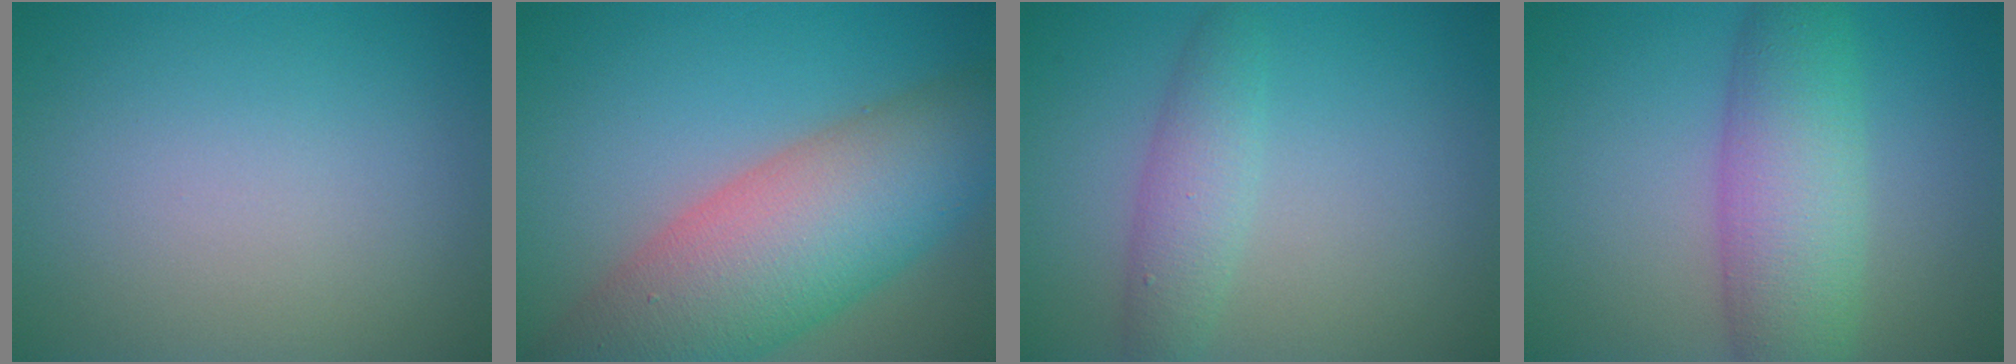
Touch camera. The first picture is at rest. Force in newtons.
{"total": 11.7, "press": 11.7, "slide": 0.6}
{"total": 2.8, "press": 2.8, "slide": 0.0}
{"total": 6.7, "press": 6.7, "slide": 0.1}